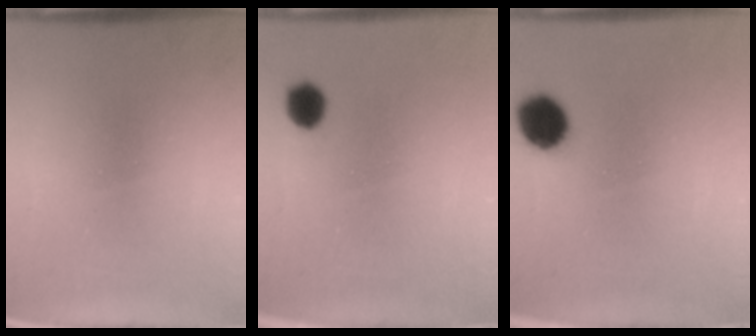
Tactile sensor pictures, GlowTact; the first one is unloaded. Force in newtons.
{"total": 4.0}
{"total": 8.1}